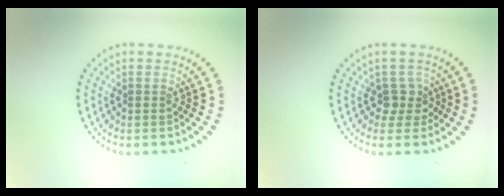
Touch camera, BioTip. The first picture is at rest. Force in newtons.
{"total": 1.8, "press": 1.4, "slide": 1.1}